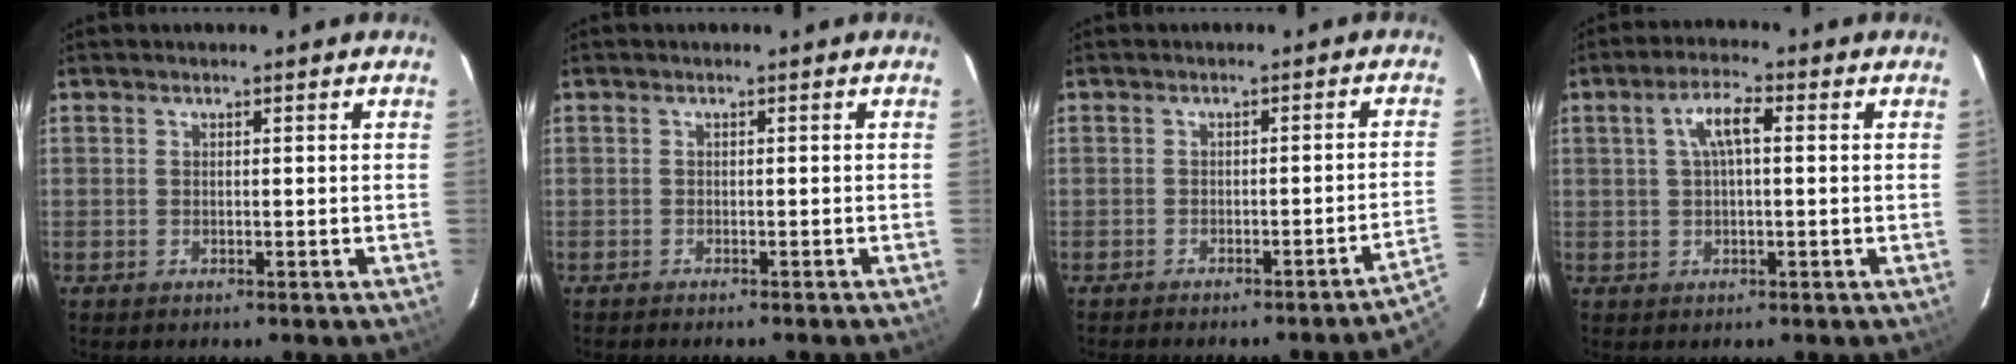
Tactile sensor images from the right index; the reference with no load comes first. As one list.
[{"total": 1.3, "force": [-1.2, -0.1, 0.4], "torque": [-0.015, -0.003, -0.018]}, {"total": 4.0, "force": [-2.6, -1.4, 2.7], "torque": [-0.050, -0.005, -0.031]}, {"total": 5.0, "force": [0.9, 1.5, 4.6], "torque": [-0.089, 0.015, 0.019]}]